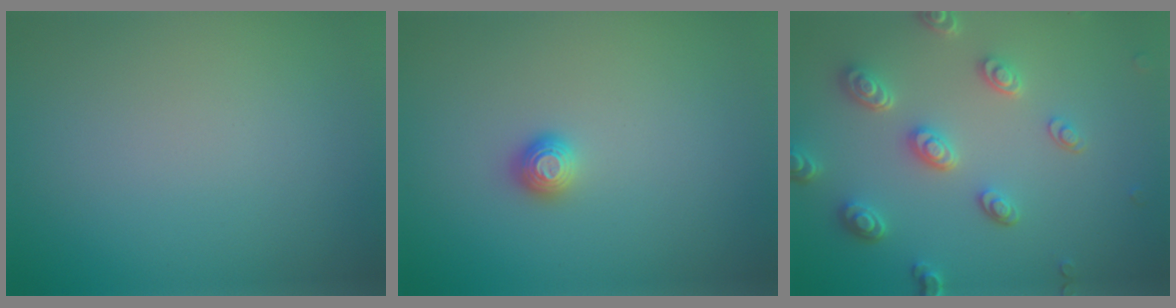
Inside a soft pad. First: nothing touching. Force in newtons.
{"total": 1.1, "press": 1.0, "slide": 0.2}
{"total": 4.6, "press": 3.7, "slide": 2.7}